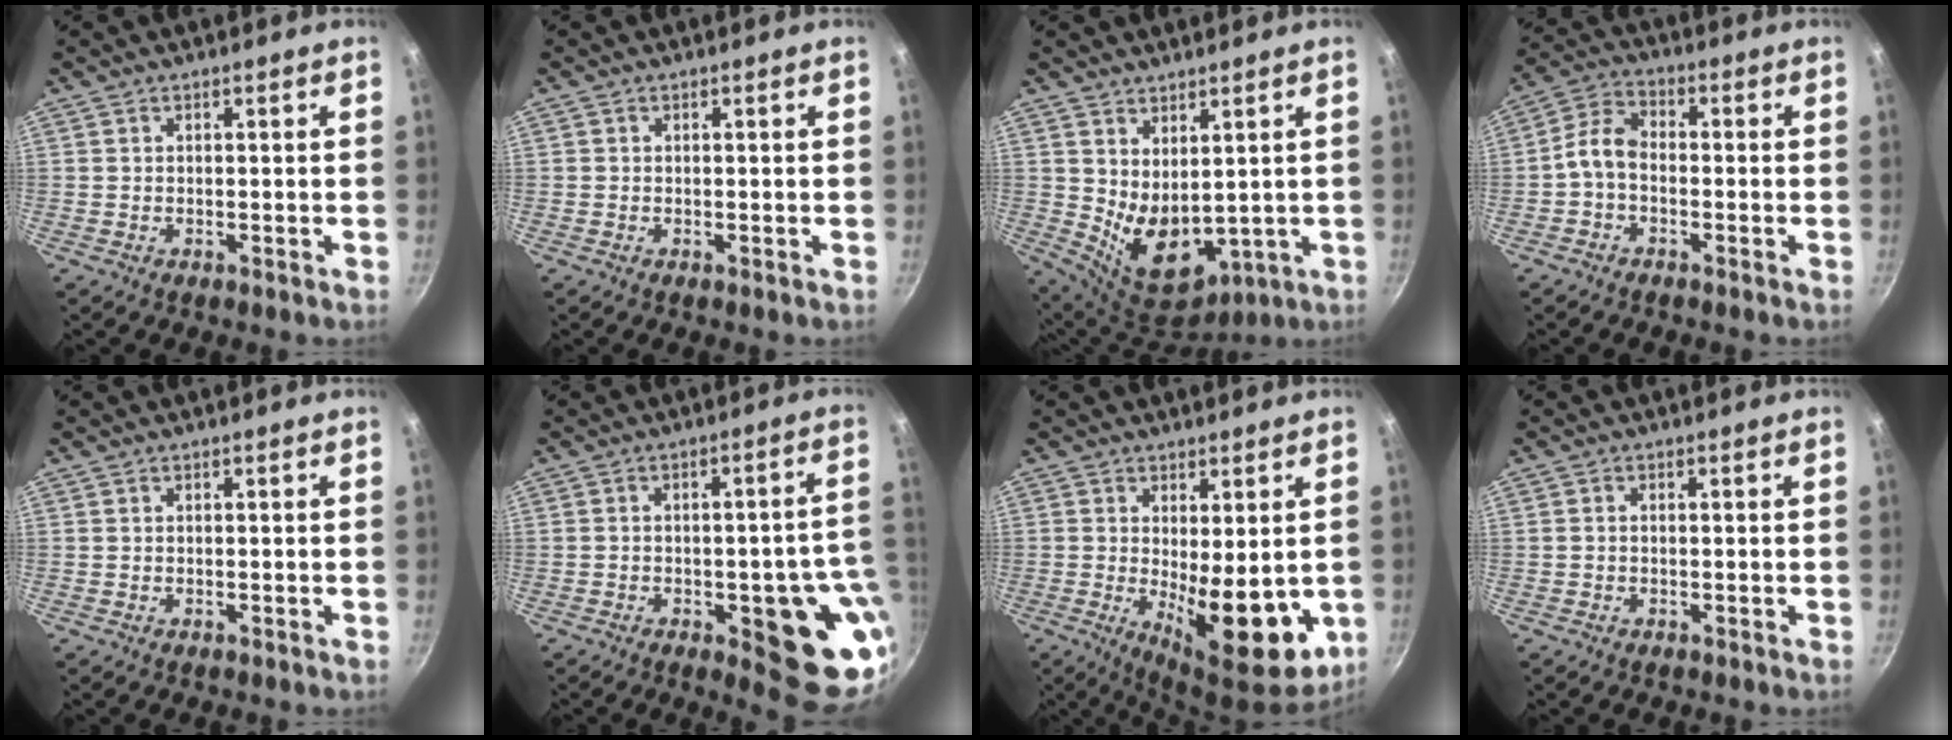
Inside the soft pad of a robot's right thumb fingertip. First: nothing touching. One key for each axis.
{"total": 0.0}
{"total": 10.7, "fx": 2.3, "fy": 6.7, "fz": 8.0, "tx": -0.108, "ty": -0.044, "tz": 0.067}
{"total": 5.7, "fx": -1.6, "fy": 3.7, "fz": 4.1, "tx": -0.080, "ty": 0.031, "tz": -0.043}
{"total": 0.0}
{"total": 17.2, "fx": -4.5, "fy": 6.9, "fz": 15.1, "tx": -0.114, "ty": 0.009, "tz": -0.054}
{"total": 13.9, "fx": -1.5, "fy": 5.7, "fz": 12.6, "tx": -0.149, "ty": -0.021, "tz": -0.004}
{"total": 0.5, "fx": -0.1, "fy": 0.4, "fz": 0.3, "tx": -0.006, "ty": 0.004, "tz": -0.003}